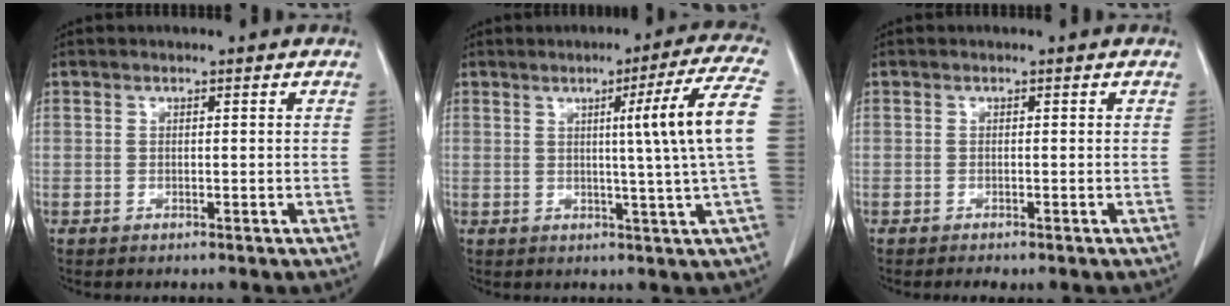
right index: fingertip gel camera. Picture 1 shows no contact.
{"total": 11.3, "force": [1.2, -2.6, 10.9], "torque": [-0.144, 0.001, 0.016]}
{"total": 1.2, "force": [-0.9, 0.4, 0.7], "torque": [-0.008, -0.002, -0.011]}